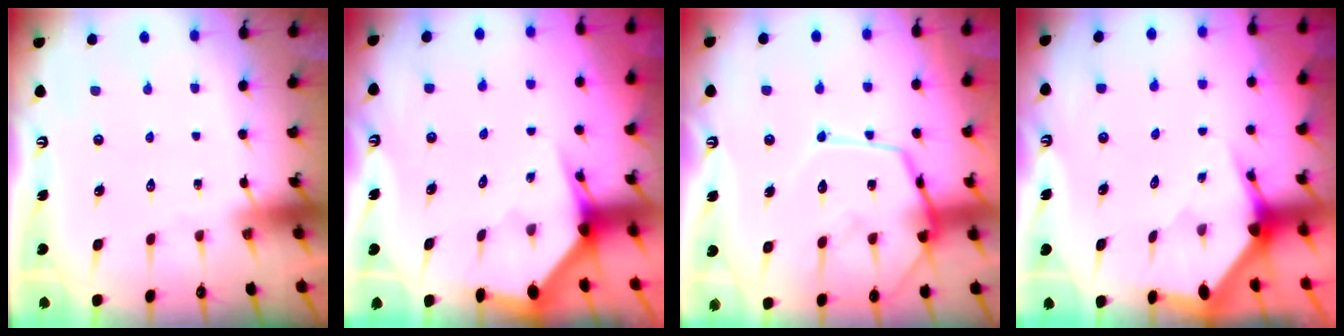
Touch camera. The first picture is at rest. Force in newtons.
{"total": 3.3, "press": 3.3, "slide": 0.5}
{"total": 15.1, "press": 15.0, "slide": 1.6}
{"total": 2.9, "press": 2.9, "slide": 0.2}